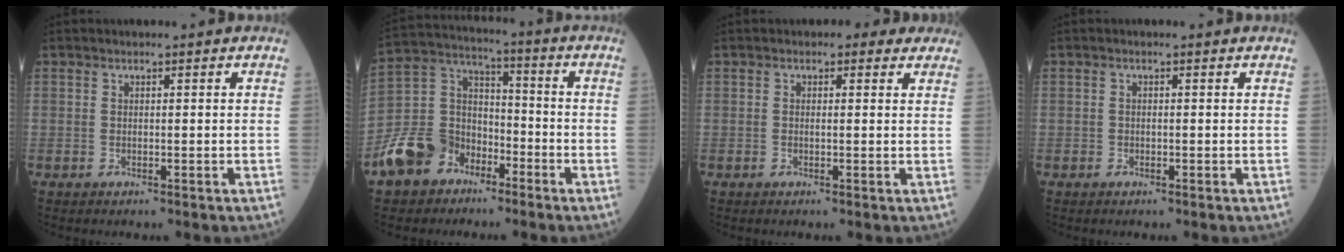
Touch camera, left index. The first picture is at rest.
{"total": 11.0, "force": [-6.7, 7.7, 3.9], "torque": [-0.109, 0.019, -0.131]}
{"total": 2.7, "force": [1.9, 1.4, 1.2], "torque": [-0.011, 0.010, 0.016]}
{"total": 0.0}